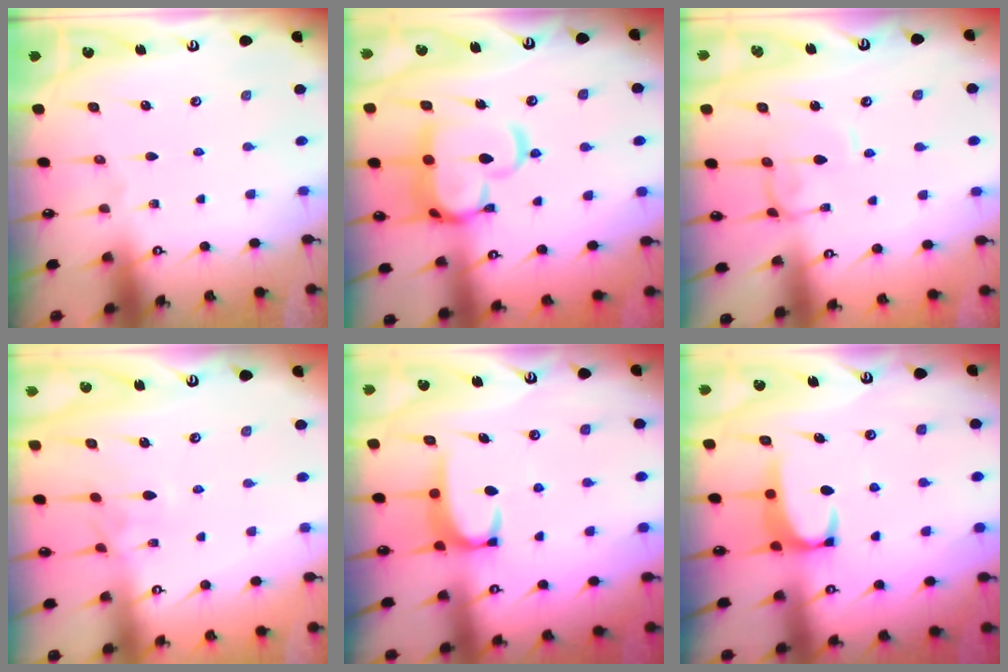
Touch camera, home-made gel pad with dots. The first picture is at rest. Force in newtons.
{"total": 11.3, "press": 11.2, "slide": 1.3}
{"total": 0.0}
{"total": 1.9, "press": 1.7, "slide": 0.7}
{"total": 3.2, "press": 3.2, "slide": 0.6}
{"total": 2.1, "press": 2.0, "slide": 0.3}